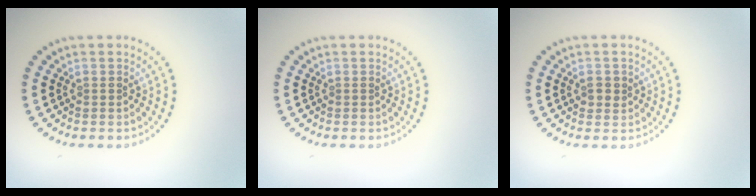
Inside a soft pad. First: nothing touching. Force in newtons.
{"total": 0.0}
{"total": 1.2, "press": 1.2, "slide": 0.2}